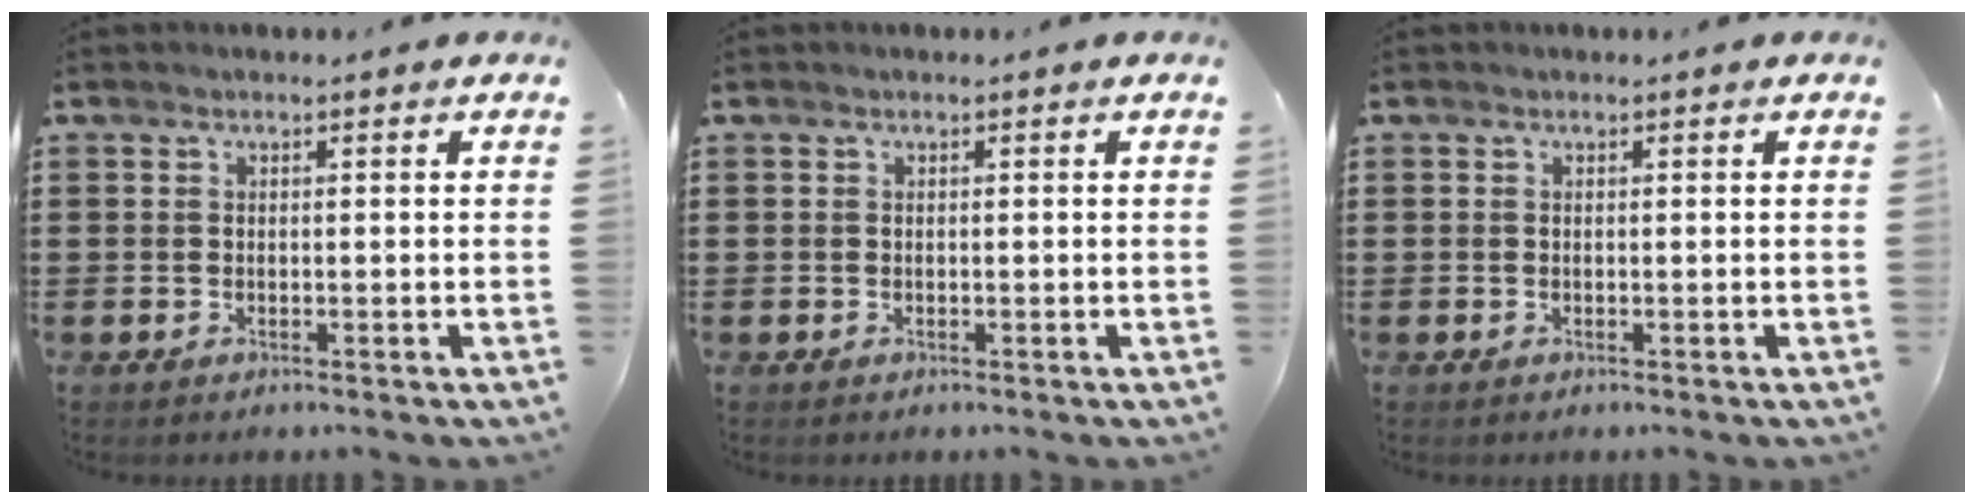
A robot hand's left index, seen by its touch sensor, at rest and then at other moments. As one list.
[{"total": 0.0}, {"total": 0.0}]